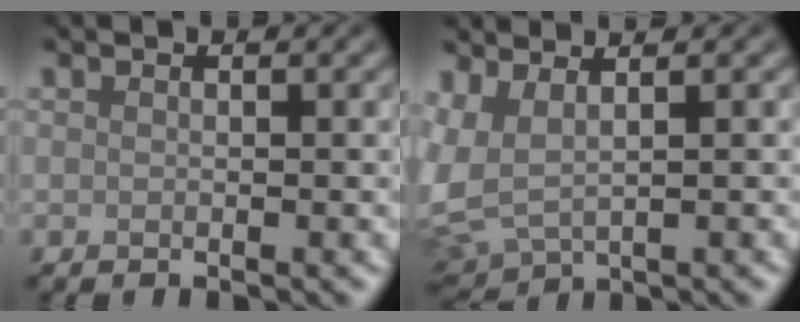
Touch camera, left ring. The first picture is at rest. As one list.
[{"total": 5.1, "force": [1.7, 2.2, 4.3], "torque": [-0.109, 0.002, 0.038]}]